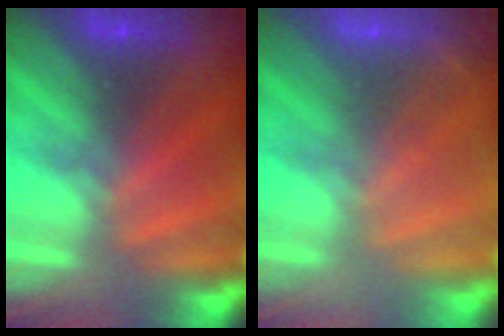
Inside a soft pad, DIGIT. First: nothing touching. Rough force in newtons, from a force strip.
{"total": 1.8}